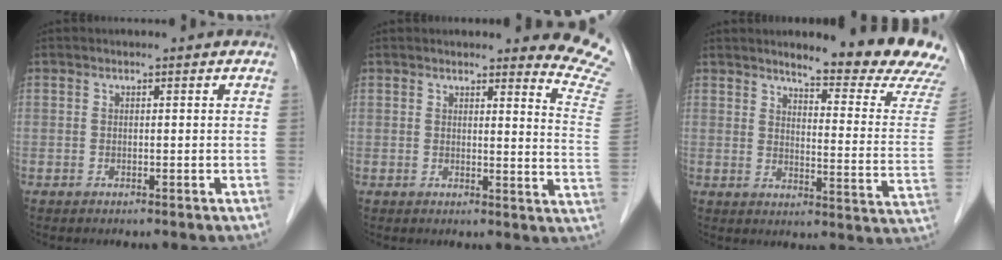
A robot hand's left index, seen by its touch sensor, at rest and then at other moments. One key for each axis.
{"total": 9.9, "fx": 9.9, "fy": -0.2, "fz": 1.2, "tx": 0.014, "ty": -0.102, "tz": 0.071}
{"total": 16.3, "fx": 15.0, "fy": 0.3, "fz": 6.4, "tx": -0.080, "ty": -0.097, "tz": 0.169}